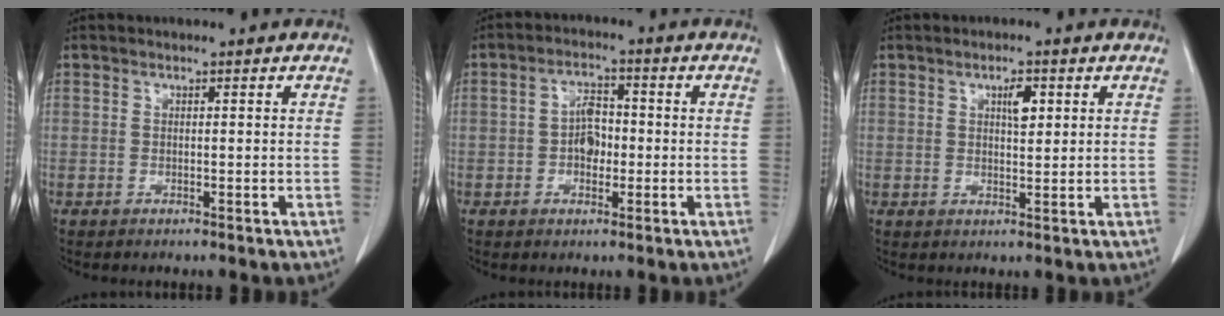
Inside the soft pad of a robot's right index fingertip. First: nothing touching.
{"total": 4.3, "force": [-0.7, 2.6, 3.3], "torque": [-0.057, 0.014, -0.015]}
{"total": 2.9, "force": [1.1, 1.0, 2.4], "torque": [-0.040, 0.000, 0.020]}